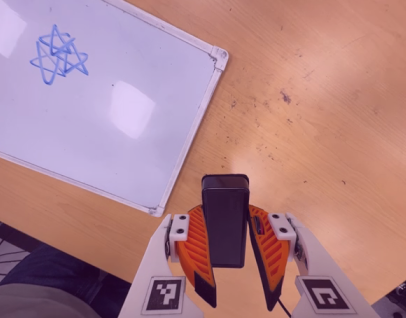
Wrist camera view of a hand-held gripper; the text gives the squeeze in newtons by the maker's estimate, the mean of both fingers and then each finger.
{"total": 10.2, "left": 8.3, "right": 12.1}